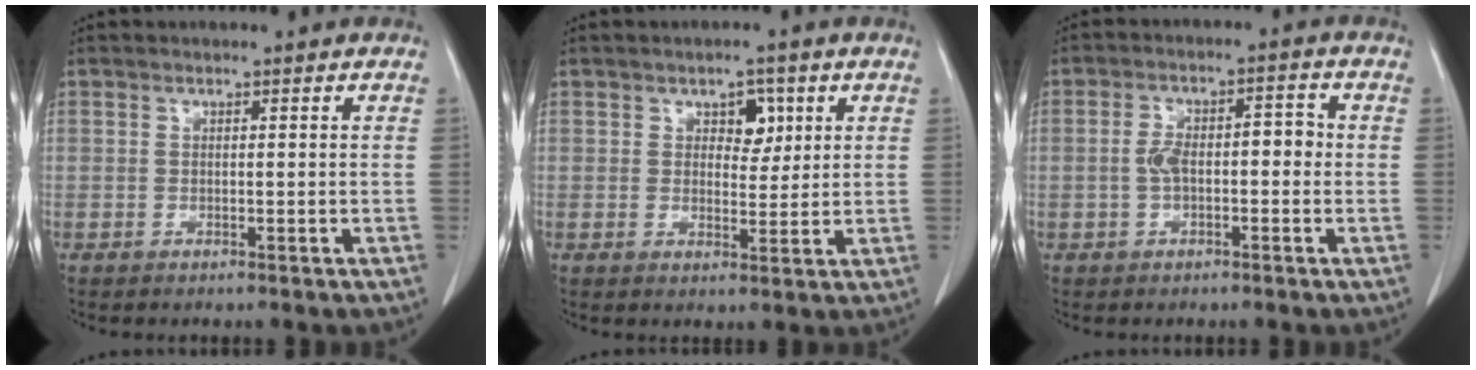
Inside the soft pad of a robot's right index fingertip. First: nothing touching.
{"total": 3.7, "force": [1.6, 2.3, 2.5], "torque": [-0.029, 0.005, 0.024]}
{"total": 5.6, "force": [-0.6, 2.6, 5.0], "torque": [-0.098, 0.033, -0.011]}